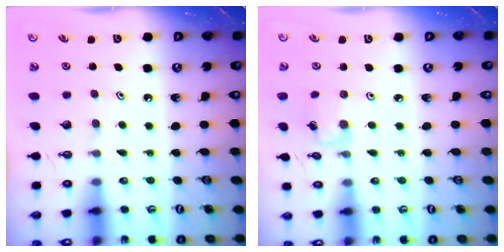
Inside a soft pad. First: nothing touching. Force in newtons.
{"total": 2.8, "press": 2.8, "slide": 0.4}